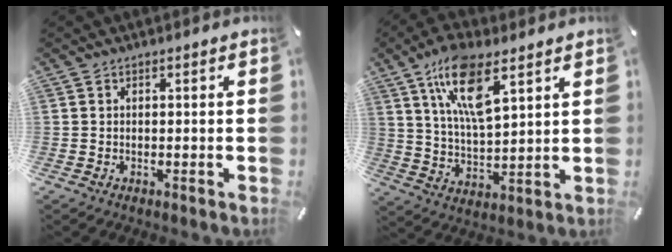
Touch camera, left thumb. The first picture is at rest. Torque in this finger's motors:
{"motor_torque": [0.50, 0.58, 1.32, -1.46, 0.39]}